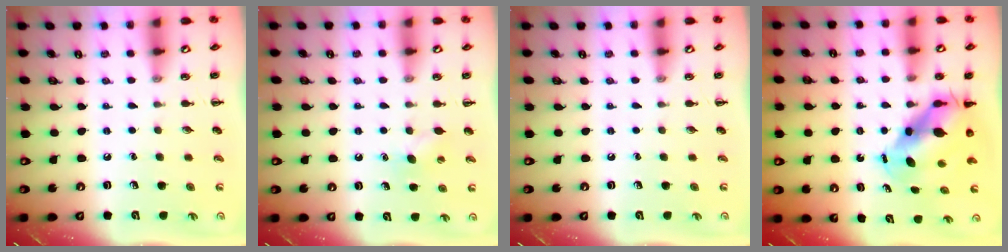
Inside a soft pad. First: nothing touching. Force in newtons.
{"total": 3.9, "press": 3.8, "slide": 1.1}
{"total": 0.0}
{"total": 8.4, "press": 8.2, "slide": 1.9}